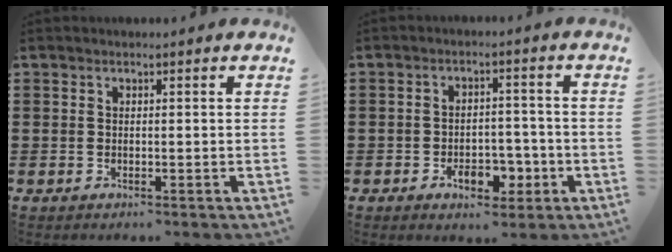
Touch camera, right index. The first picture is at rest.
{"total": 5.8, "force": [-2.8, 3.4, 3.9], "torque": [-0.051, 0.004, -0.051]}